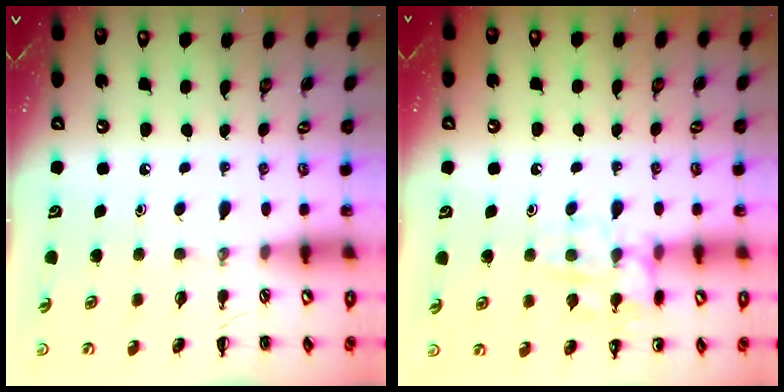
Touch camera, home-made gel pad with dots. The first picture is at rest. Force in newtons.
{"total": 11.9, "press": 11.8, "slide": 0.9}